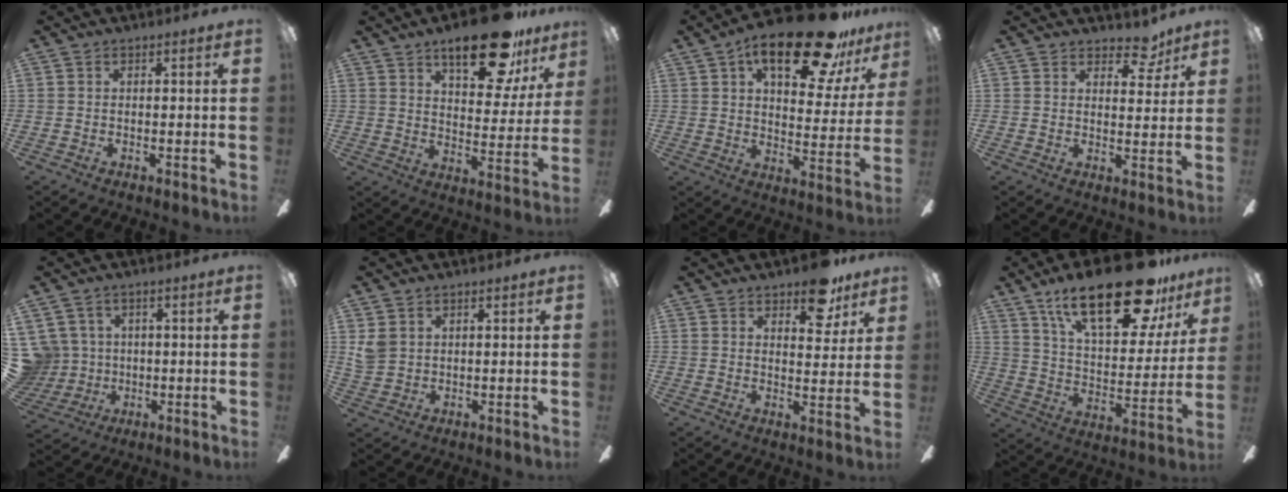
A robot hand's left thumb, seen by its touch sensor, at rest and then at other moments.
{"total": 19.2, "force": [13.0, 7.2, 12.2], "torque": [-0.171, -0.069, 0.209]}
{"total": 22.1, "force": [14.2, 8.0, 14.9], "torque": [-0.211, -0.082, 0.227]}
{"total": 6.7, "force": [5.2, 3.2, 2.7], "torque": [-0.019, -0.029, 0.087]}
{"total": 7.8, "force": [1.9, 7.5, 0.8], "torque": [-0.043, -0.004, 0.045]}
{"total": 4.3, "force": [2.2, 3.4, 1.4], "torque": [-0.026, 0.004, 0.044]}
{"total": 9.6, "force": [7.0, 4.5, 4.9], "torque": [-0.040, -0.037, 0.118]}
{"total": 27.7, "force": [18.0, 10.4, 18.3], "torque": [-0.282, -0.100, 0.298]}